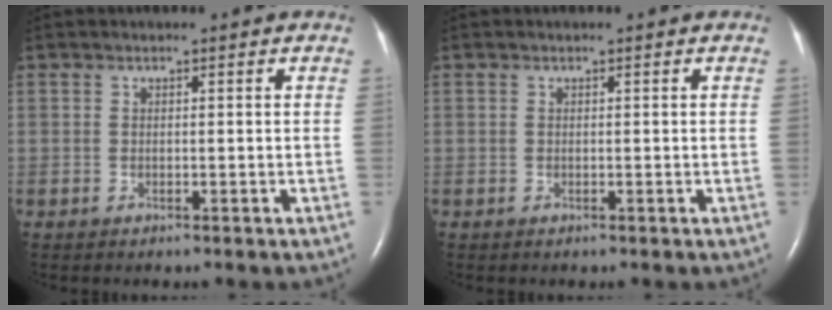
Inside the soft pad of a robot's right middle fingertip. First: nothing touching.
{"total": 0.0}